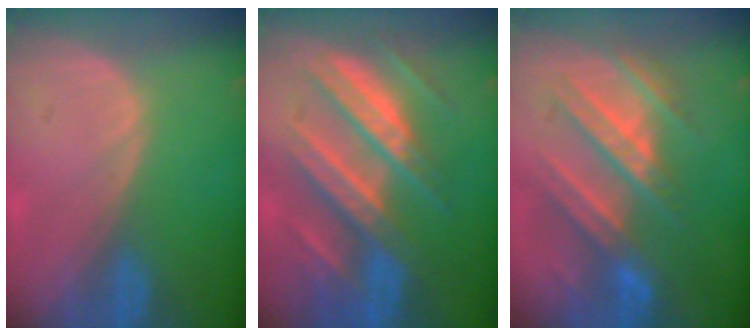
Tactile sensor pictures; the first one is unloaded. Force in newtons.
{"total": 11.4, "press": 11.3, "slide": 1.0}
{"total": 9.3, "press": 9.2, "slide": 1.5}